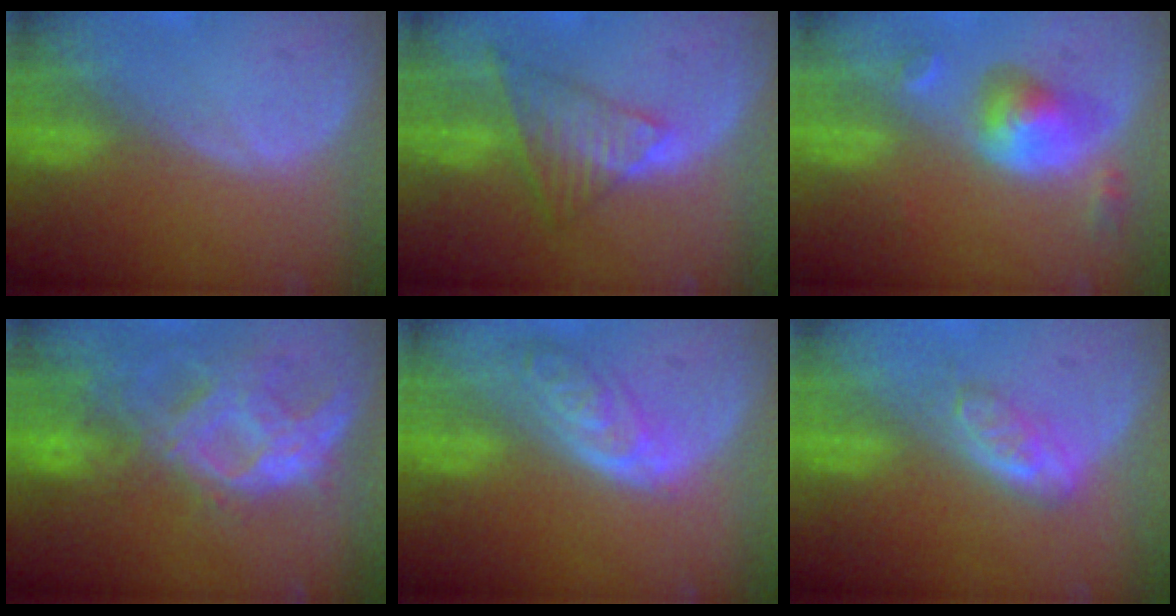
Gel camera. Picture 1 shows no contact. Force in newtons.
{"total": 7.6, "press": 6.4, "slide": 4.1}
{"total": 6.0, "press": 5.5, "slide": 2.4}
{"total": 10.6, "press": 9.2, "slide": 5.3}
{"total": 6.3, "press": 5.6, "slide": 2.8}
{"total": 4.3, "press": 4.0, "slide": 1.3}